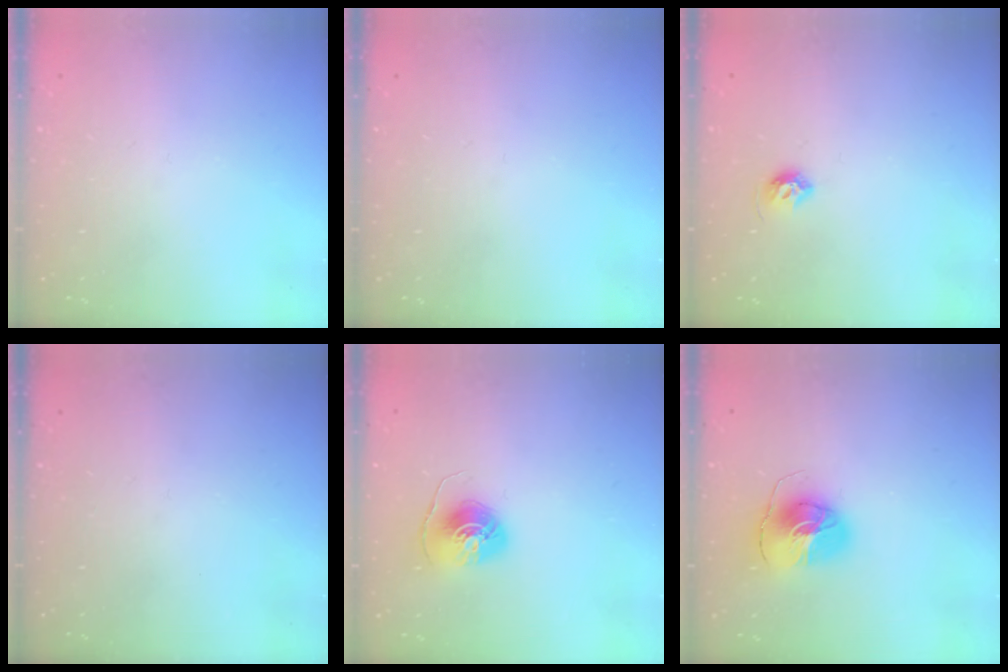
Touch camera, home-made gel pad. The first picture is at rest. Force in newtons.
{"total": 0.0}
{"total": 5.6, "press": 5.5, "slide": 1.0}
{"total": 0.0}
{"total": 7.8, "press": 7.8, "slide": 0.3}
{"total": 9.1, "press": 9.1, "slide": 0.8}